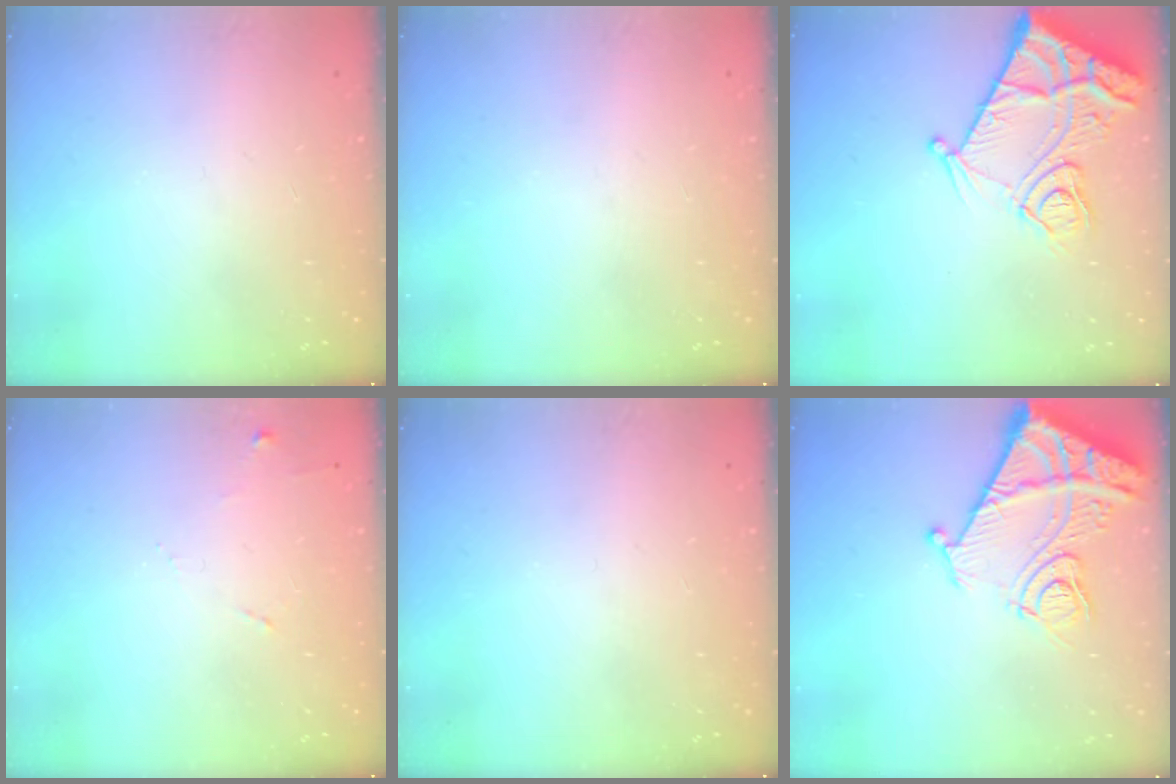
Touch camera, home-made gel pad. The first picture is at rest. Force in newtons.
{"total": 0.0}
{"total": 13.7, "press": 13.7, "slide": 1.4}
{"total": 5.9, "press": 5.8, "slide": 0.7}
{"total": 0.0}
{"total": 14.7, "press": 14.6, "slide": 1.7}